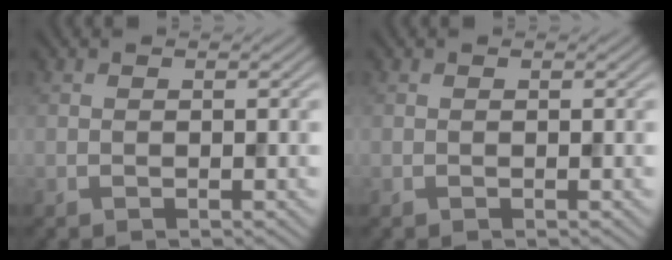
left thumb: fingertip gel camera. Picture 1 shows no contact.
{"total": 0.0}